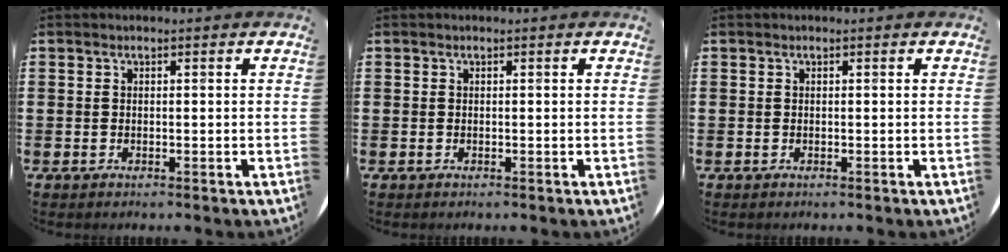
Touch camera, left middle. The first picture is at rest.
{"total": 0.0}
{"total": 0.0}